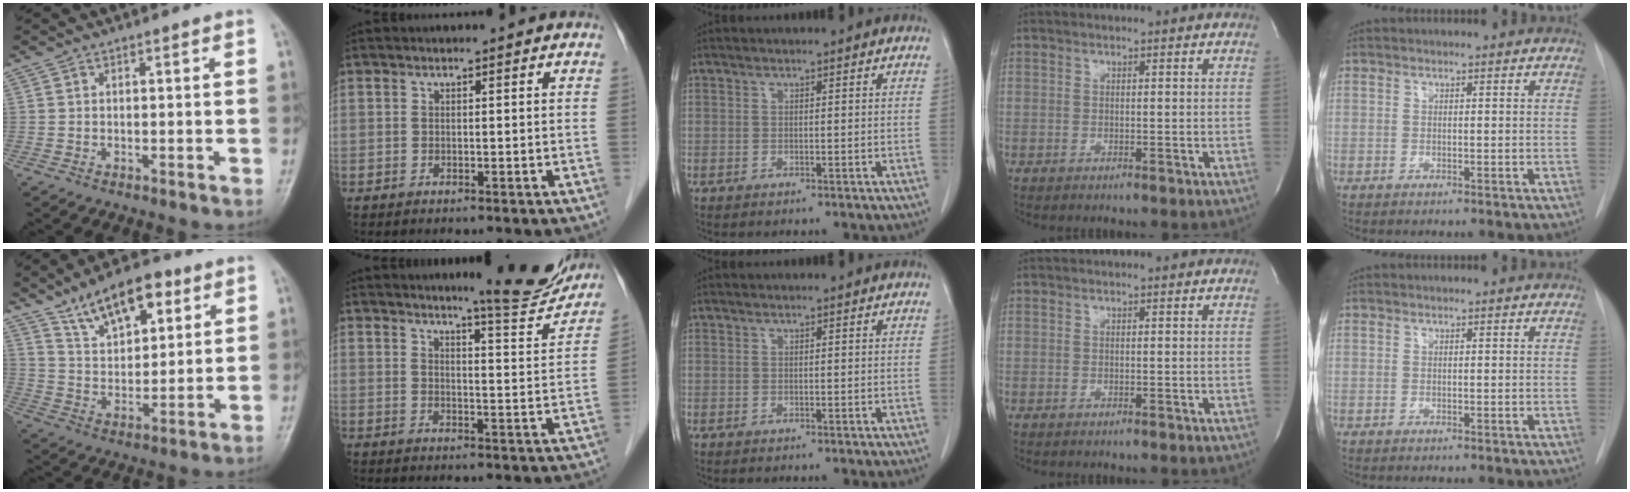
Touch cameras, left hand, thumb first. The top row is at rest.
{"thumb": {"total": 12.7, "force": [7.7, 6.0, 8.2], "torque": [-0.108, -0.032, 0.136]}, "index": {"total": 9.3, "force": [8.7, 0.4, 3.2], "torque": [-0.043, -0.031, 0.105]}}